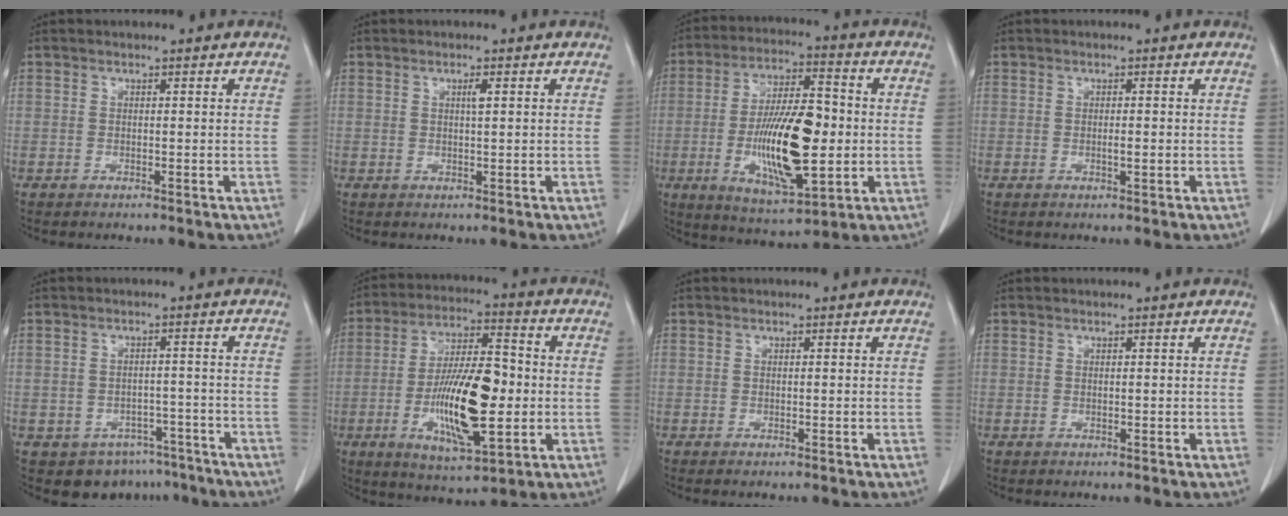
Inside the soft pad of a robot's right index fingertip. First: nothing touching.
{"total": 1.1, "force": [0.4, 0.0, 1.0], "torque": [-0.021, 0.001, 0.006]}
{"total": 16.4, "force": [-2.1, 4.8, 15.6], "torque": [-0.289, -0.001, -0.029]}
{"total": 0.9, "force": [-0.2, 0.1, 0.9], "torque": [-0.018, 0.000, -0.002]}
{"total": 7.4, "force": [-5.3, 5.0, 1.2], "torque": [0.000, 0.015, -0.064]}
{"total": 15.7, "force": [-2.5, 4.3, 14.9], "torque": [-0.275, 0.001, -0.038]}
{"total": 0.8, "force": [-0.6, 0.1, 0.5], "torque": [-0.011, -0.002, -0.007]}
{"total": 0.0}